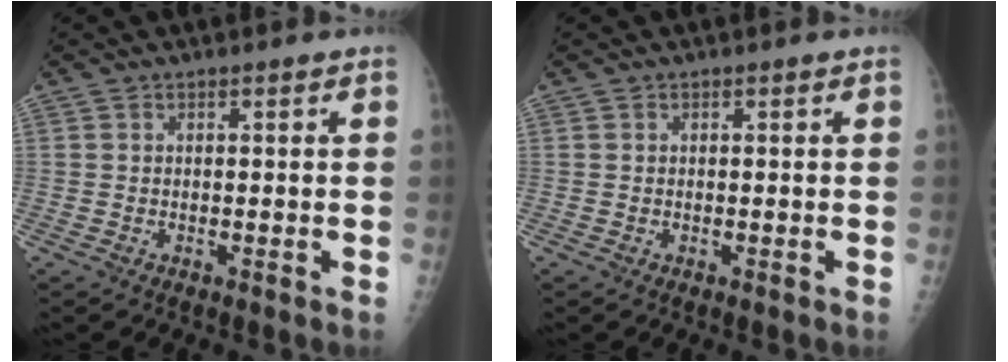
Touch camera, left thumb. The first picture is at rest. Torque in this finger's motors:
{"motor_torque": [0.00, 0.00, -0.02, -0.02, 0.00]}